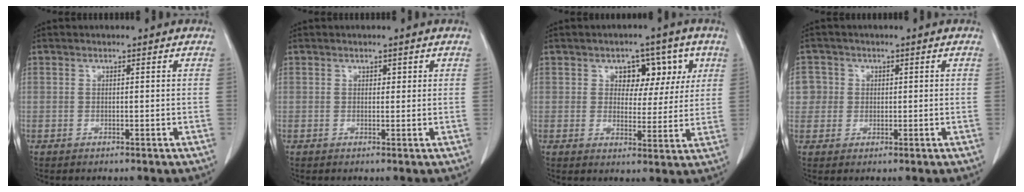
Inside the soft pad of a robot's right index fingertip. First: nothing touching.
{"total": 0.9, "force": [0.4, 0.7, 0.3], "torque": [0.003, 0.000, 0.004]}
{"total": 7.3, "force": [2.9, 4.9, 4.5], "torque": [-0.042, 0.020, 0.041]}
{"total": 3.8, "force": [0.7, 3.8, 0.1], "torque": [0.014, 0.008, 0.011]}